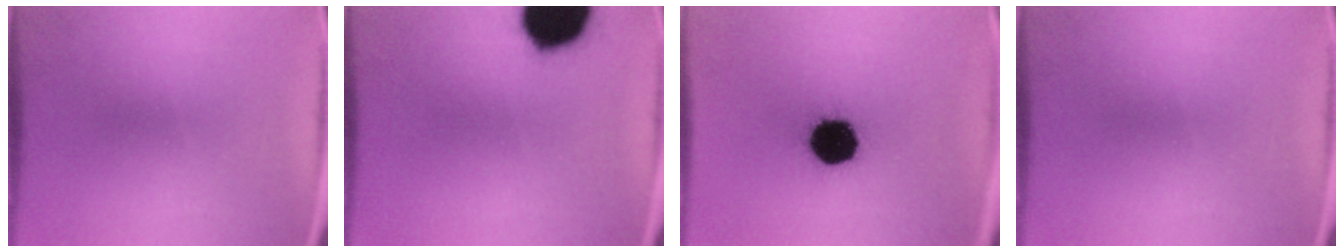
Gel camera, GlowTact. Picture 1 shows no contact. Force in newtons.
{"total": 19.7}
{"total": 17.3}
{"total": 0.0}